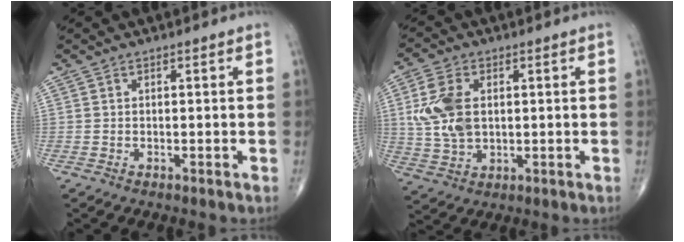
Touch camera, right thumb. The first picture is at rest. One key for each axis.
{"total": 9.7, "fx": 1.5, "fy": 6.2, "fz": 7.4, "tx": -0.152, "ty": -0.001, "tz": 0.036}